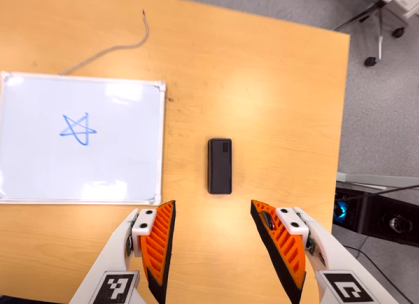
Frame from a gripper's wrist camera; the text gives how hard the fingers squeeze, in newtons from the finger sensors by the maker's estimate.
{"total": 0.0}